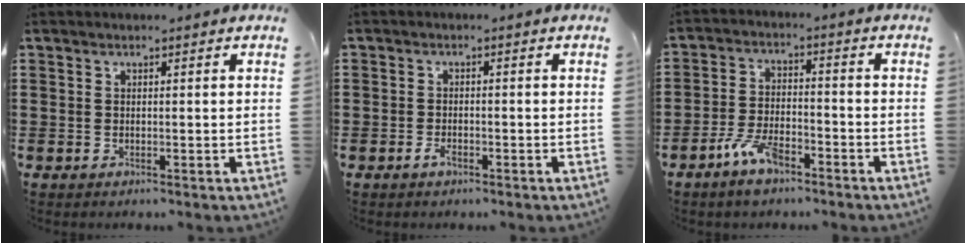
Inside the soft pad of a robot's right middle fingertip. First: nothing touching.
{"total": 1.8, "force": [-1.2, 1.1, 0.7], "torque": [-0.023, -0.002, -0.026]}
{"total": 6.0, "force": [-4.4, 2.3, 3.3], "torque": [-0.078, 0.007, -0.088]}